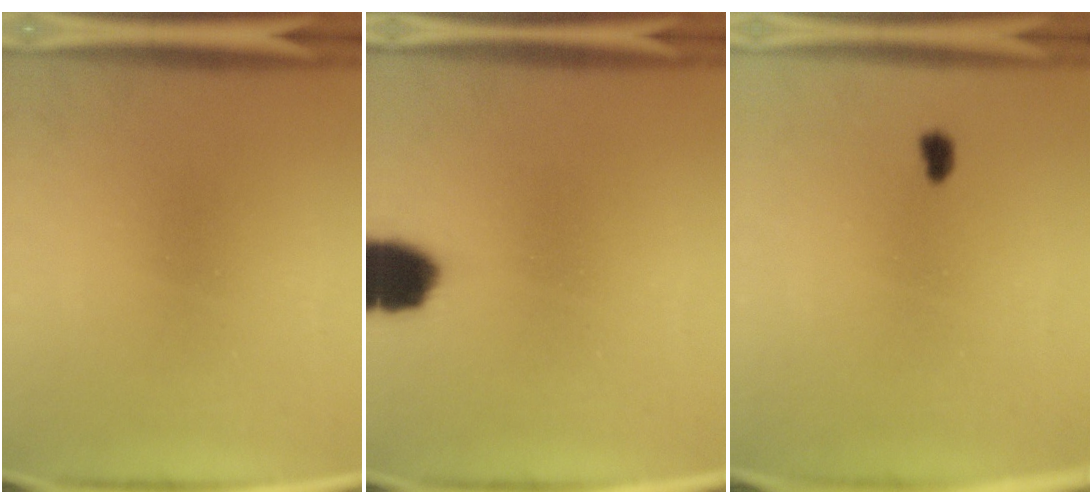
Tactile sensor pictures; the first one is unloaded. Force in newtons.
{"total": 9.8}
{"total": 1.3}